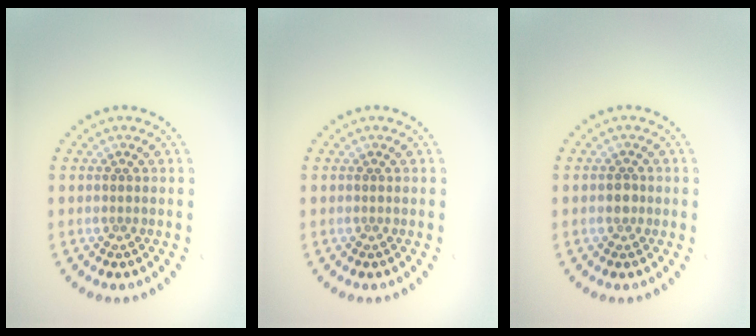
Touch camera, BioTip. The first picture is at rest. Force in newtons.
{"total": 0.0}
{"total": 1.1, "press": 1.0, "slide": 0.4}